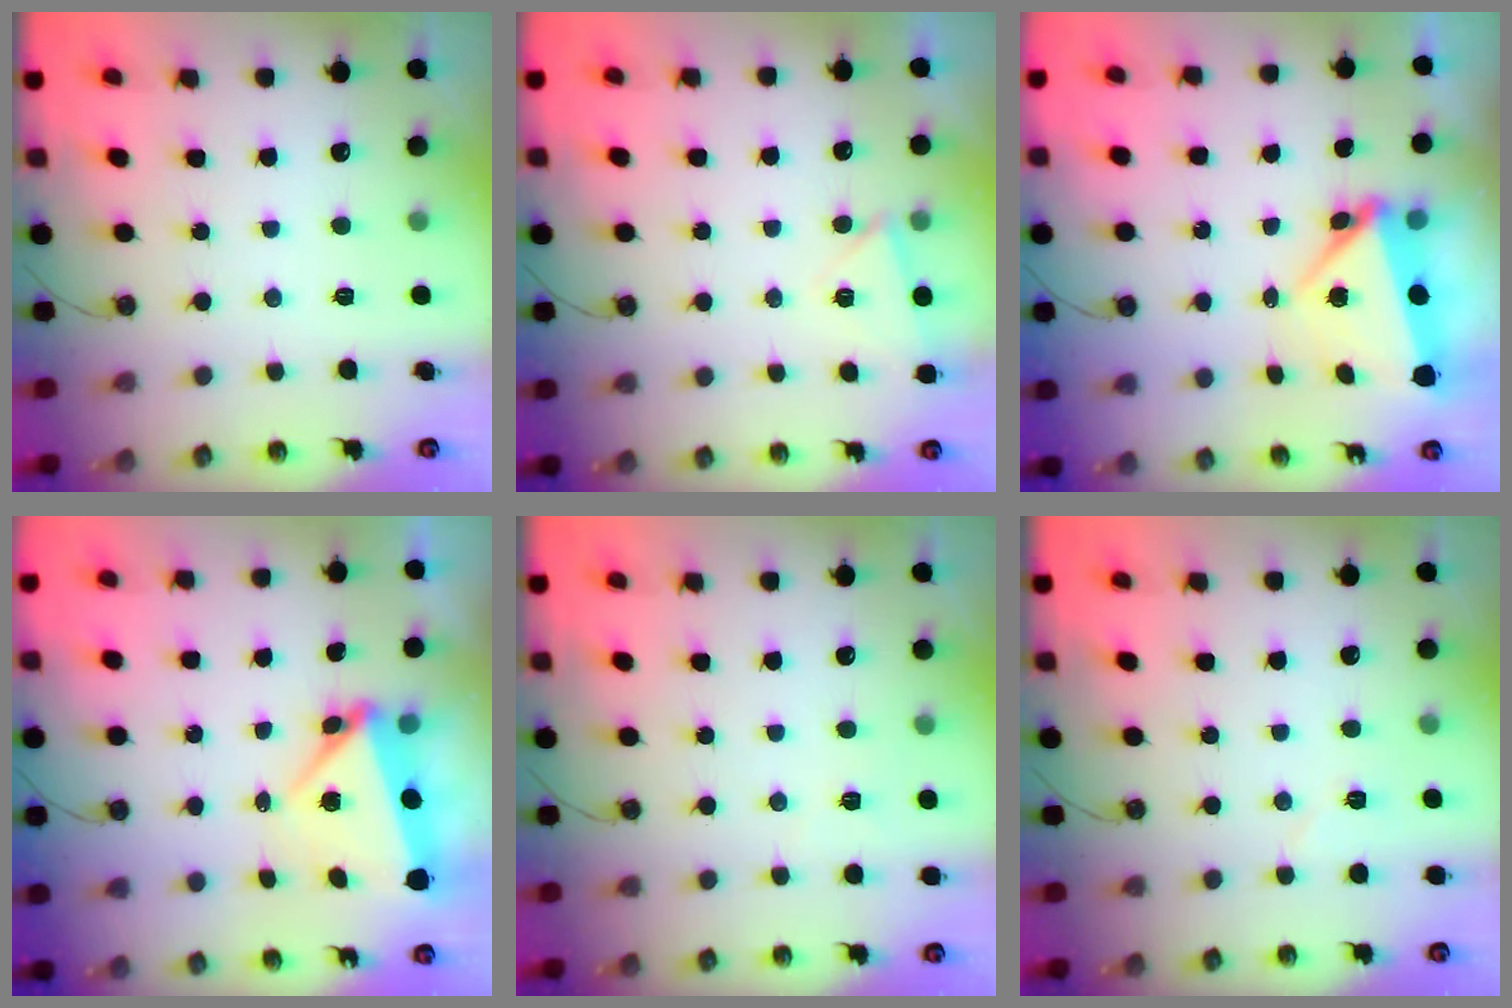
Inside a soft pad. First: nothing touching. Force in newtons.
{"total": 4.4, "press": 3.5, "slide": 2.7}
{"total": 8.1, "press": 4.9, "slide": 6.4}
{"total": 5.7, "press": 5.5, "slide": 1.5}
{"total": 3.0, "press": 2.1, "slide": 2.2}
{"total": 4.3, "press": 3.8, "slide": 1.9}